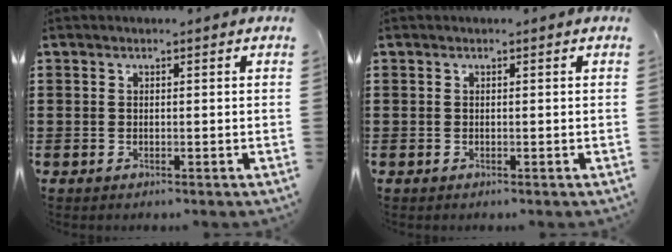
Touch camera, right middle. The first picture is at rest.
{"total": 0.0}